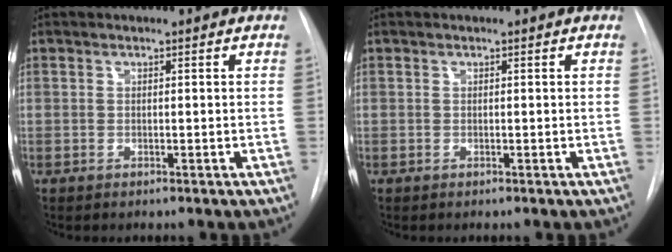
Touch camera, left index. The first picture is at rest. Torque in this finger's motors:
{"motor_torque": [0.00, 0.00, 0.00, 0.00]}